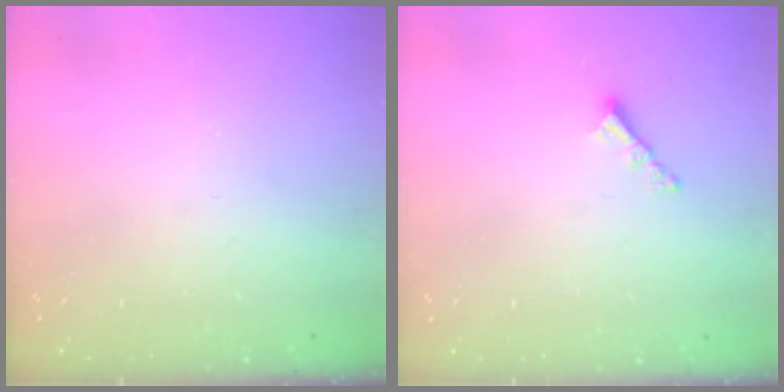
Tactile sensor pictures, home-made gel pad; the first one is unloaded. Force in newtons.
{"total": 2.9, "press": 2.9, "slide": 0.5}